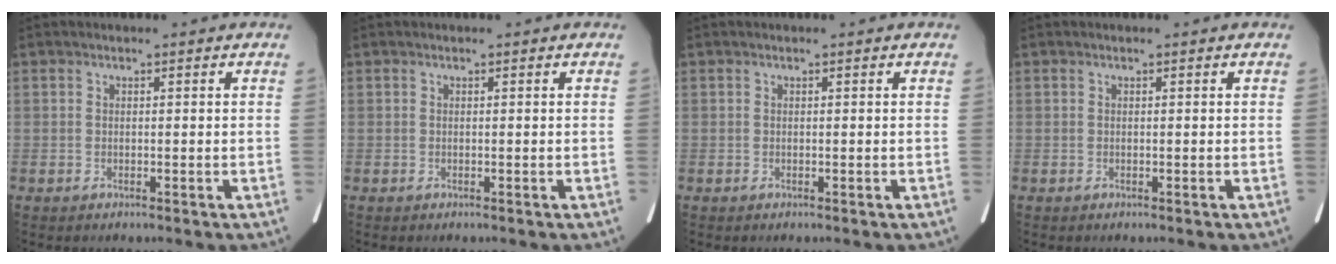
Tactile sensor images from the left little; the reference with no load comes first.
{"total": 0.0}
{"total": 0.0}
{"total": 0.0}